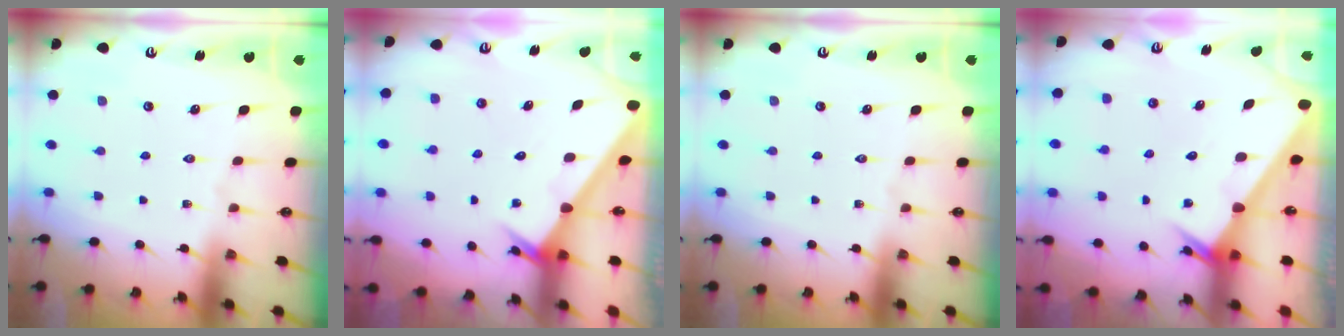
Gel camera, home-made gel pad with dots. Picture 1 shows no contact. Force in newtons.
{"total": 2.5, "press": 2.5, "slide": 0.1}
{"total": 0.0}
{"total": 2.5, "press": 2.5, "slide": 0.1}